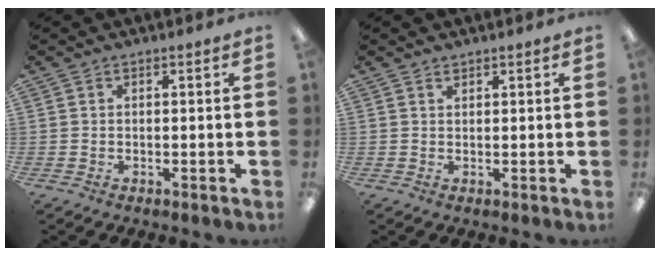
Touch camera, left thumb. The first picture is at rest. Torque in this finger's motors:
{"motor_torque": [-0.34, -0.35, -0.11, -0.06, -0.02]}